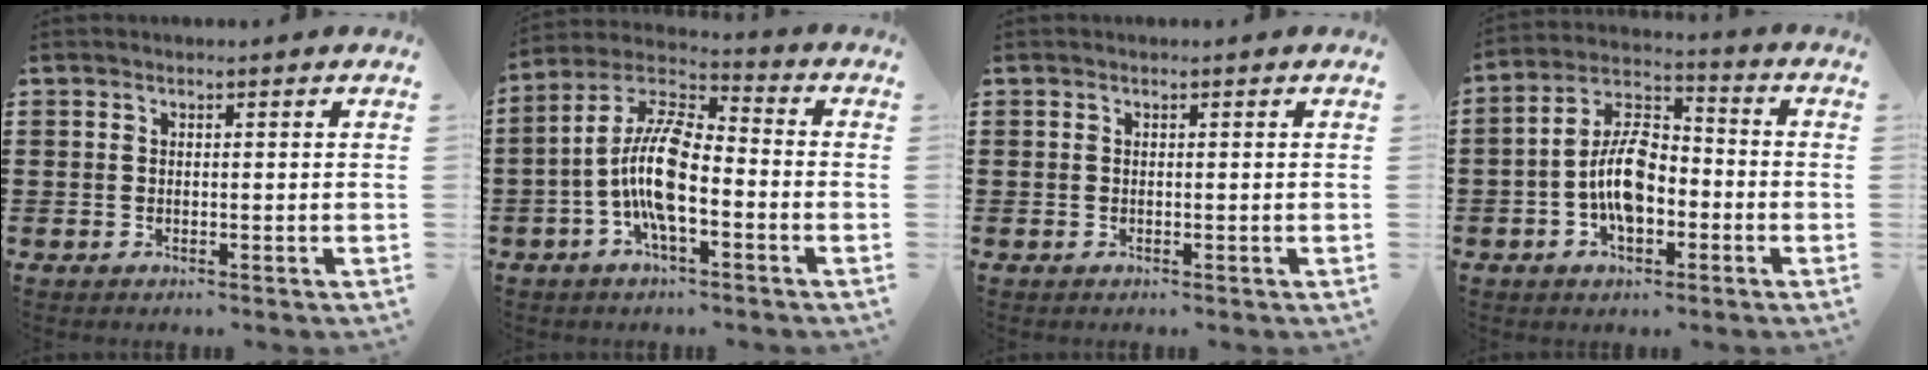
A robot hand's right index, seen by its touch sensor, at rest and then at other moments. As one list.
[{"total": 11.2, "force": [-2.7, 3.9, 10.2], "torque": [-0.235, -0.009, -0.056]}, {"total": 0.0}, {"total": 9.3, "force": [-2.5, 5.0, 7.4], "torque": [-0.163, 0.005, -0.048]}]